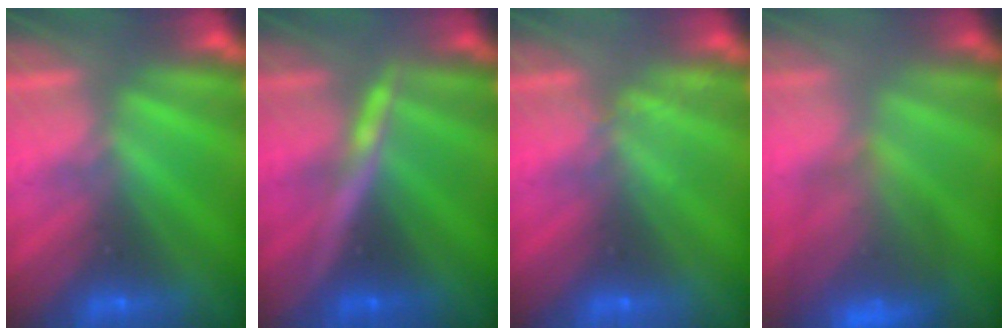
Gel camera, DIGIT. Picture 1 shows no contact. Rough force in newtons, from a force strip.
{"total": 3.4}
{"total": 2.1}
{"total": 8.5}